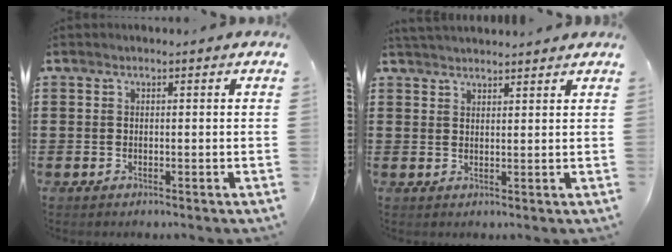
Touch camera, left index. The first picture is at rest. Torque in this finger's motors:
{"motor_torque": [0.06, -0.05, 0.38, 0.10]}